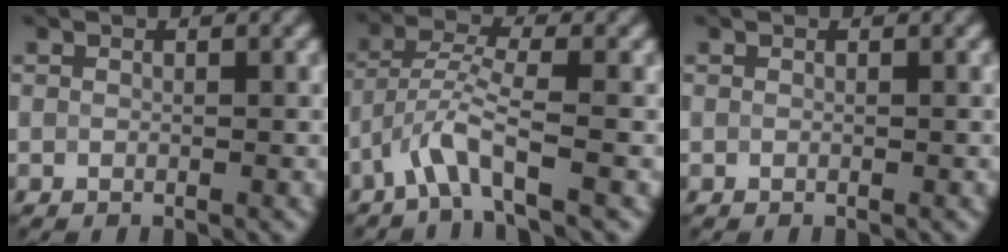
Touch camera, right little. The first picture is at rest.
{"total": 3.9, "force": [-2.2, 0.6, 3.2], "torque": [-0.065, 0.011, -0.051]}
{"total": 0.0}